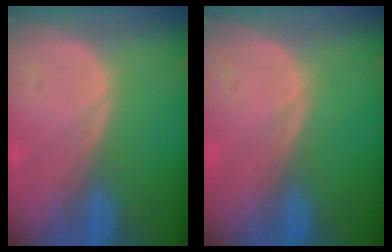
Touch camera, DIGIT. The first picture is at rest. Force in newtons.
{"total": 0.0}